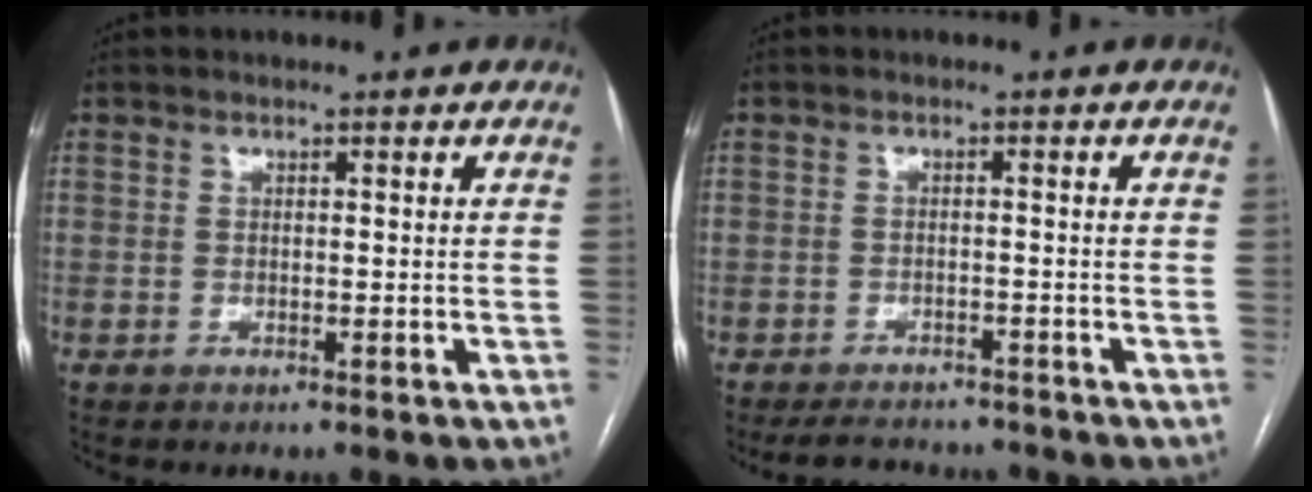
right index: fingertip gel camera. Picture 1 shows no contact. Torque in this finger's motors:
{"motor_torque": [-0.34, -0.26, -0.17, -0.07]}